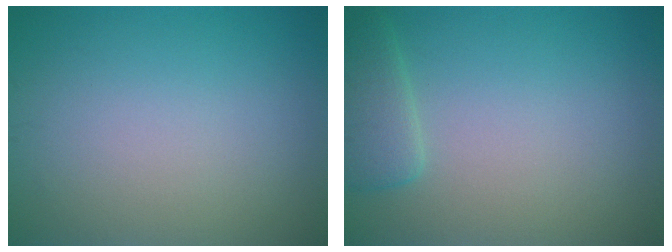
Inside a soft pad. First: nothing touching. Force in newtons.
{"total": 2.6, "press": 2.6, "slide": 0.2}